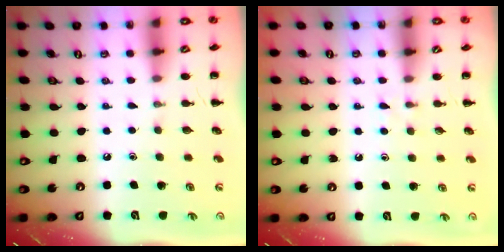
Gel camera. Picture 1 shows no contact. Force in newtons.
{"total": 2.5, "press": 2.2, "slide": 1.1}